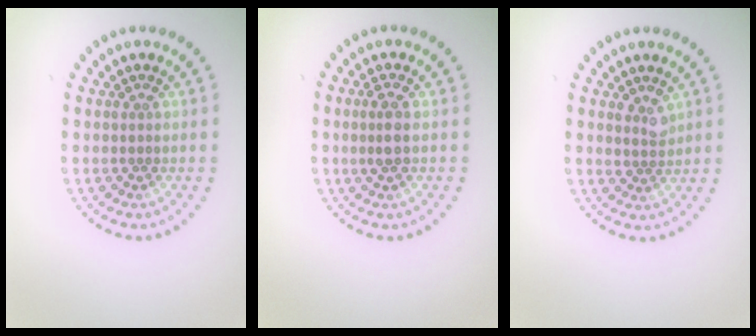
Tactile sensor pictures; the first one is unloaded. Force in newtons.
{"total": 1.6, "press": 1.5, "slide": 0.6}
{"total": 1.7, "press": 1.4, "slide": 1.0}